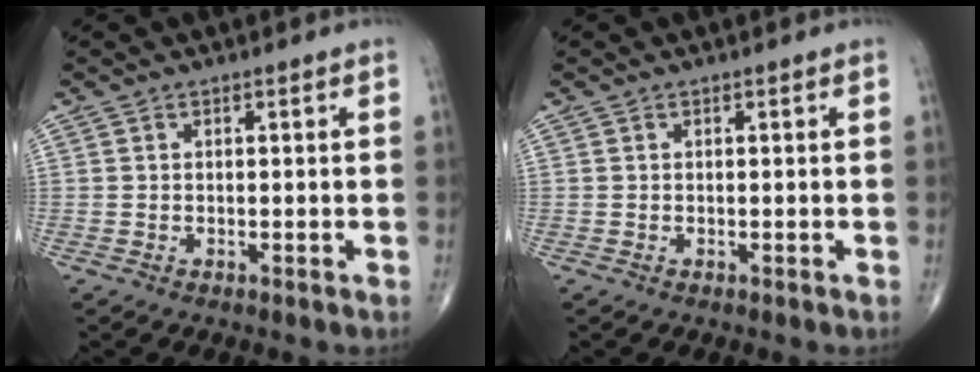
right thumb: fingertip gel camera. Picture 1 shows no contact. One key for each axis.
{"total": 0.0}